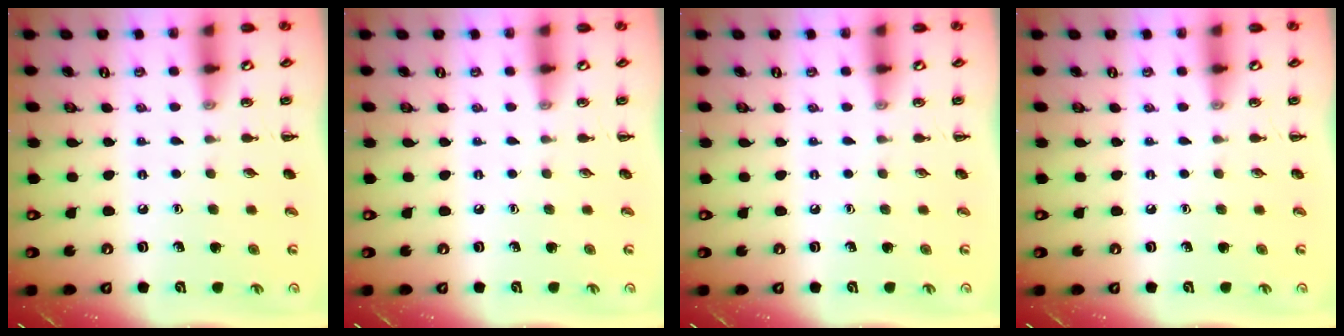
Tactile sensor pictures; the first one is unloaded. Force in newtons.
{"total": 0.0}
{"total": 0.0}
{"total": 0.0}